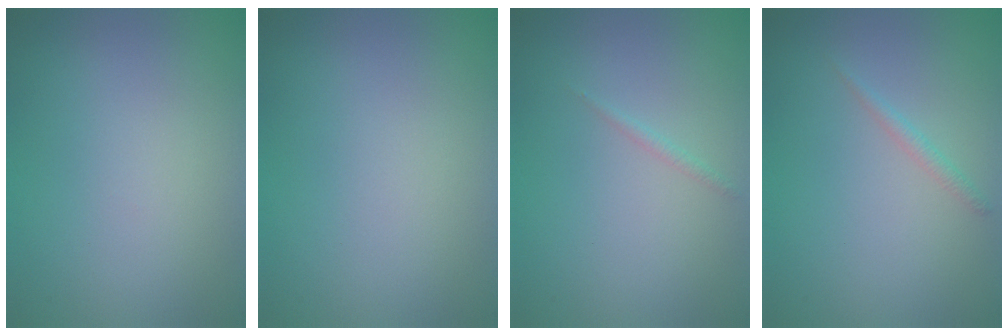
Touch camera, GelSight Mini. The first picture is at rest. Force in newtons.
{"total": 0.0}
{"total": 0.6, "press": 0.6, "slide": 0.0}
{"total": 0.9, "press": 0.9, "slide": 0.1}